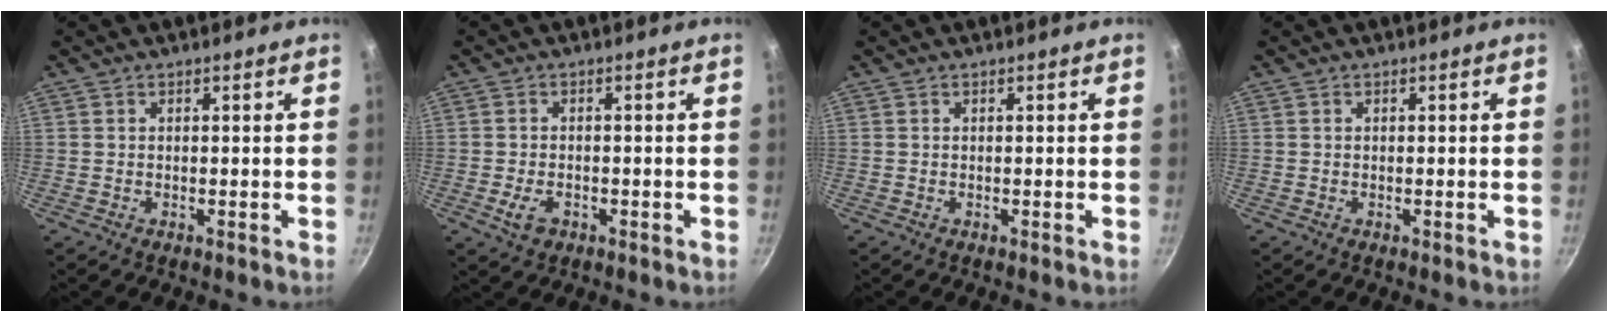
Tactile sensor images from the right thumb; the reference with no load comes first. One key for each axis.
{"total": 3.8, "fx": -1.5, "fy": 2.5, "fz": 2.6, "tx": -0.046, "ty": 0.007, "tz": -0.023}
{"total": 0.0}
{"total": 0.0}